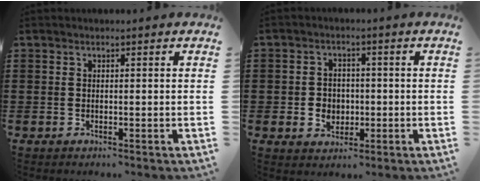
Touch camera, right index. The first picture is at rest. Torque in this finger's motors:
{"motor_torque": [1.09, 1.05, 0.11, 0.03]}